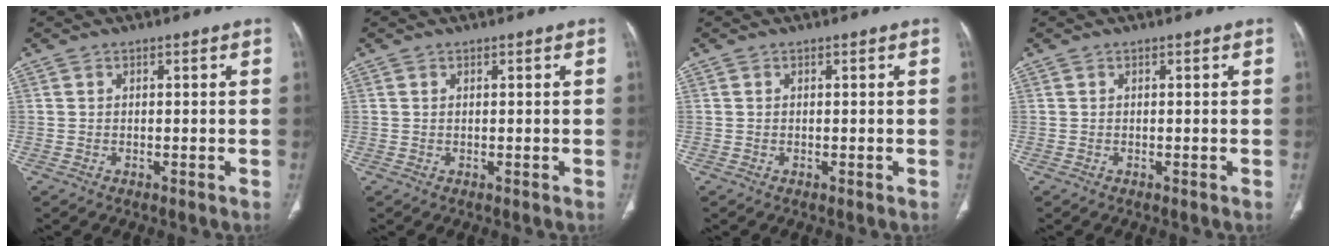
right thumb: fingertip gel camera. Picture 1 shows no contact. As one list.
[{"total": 0.0}, {"total": 0.0}, {"total": 0.0}]